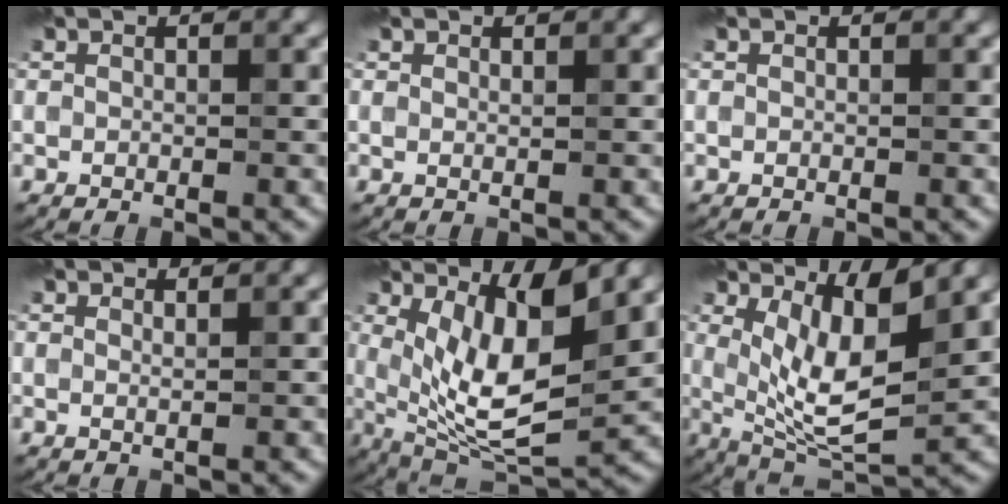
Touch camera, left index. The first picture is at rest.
{"total": 0.5, "force": [0.5, -0.3, 0.0], "torque": [-0.004, -0.002, 0.009]}
{"total": 0.0}
{"total": 0.7, "force": [0.5, -0.4, -0.1], "torque": [-0.004, -0.005, 0.007]}
{"total": 8.3, "force": [2.1, 2.6, 7.6], "torque": [-0.139, -0.015, 0.041]}
{"total": 6.1, "force": [1.8, 1.6, 5.6], "torque": [-0.109, -0.017, 0.038]}